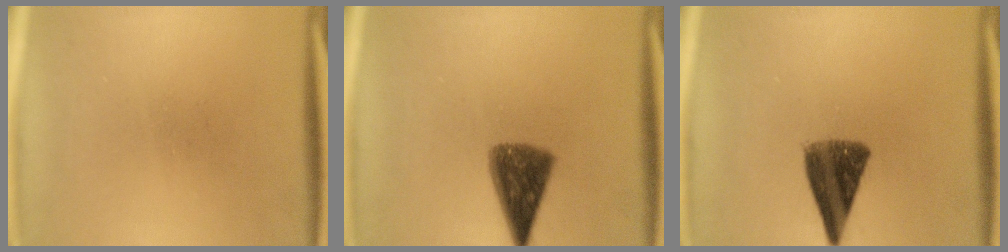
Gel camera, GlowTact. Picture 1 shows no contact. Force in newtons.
{"total": 8.3}
{"total": 9.0}